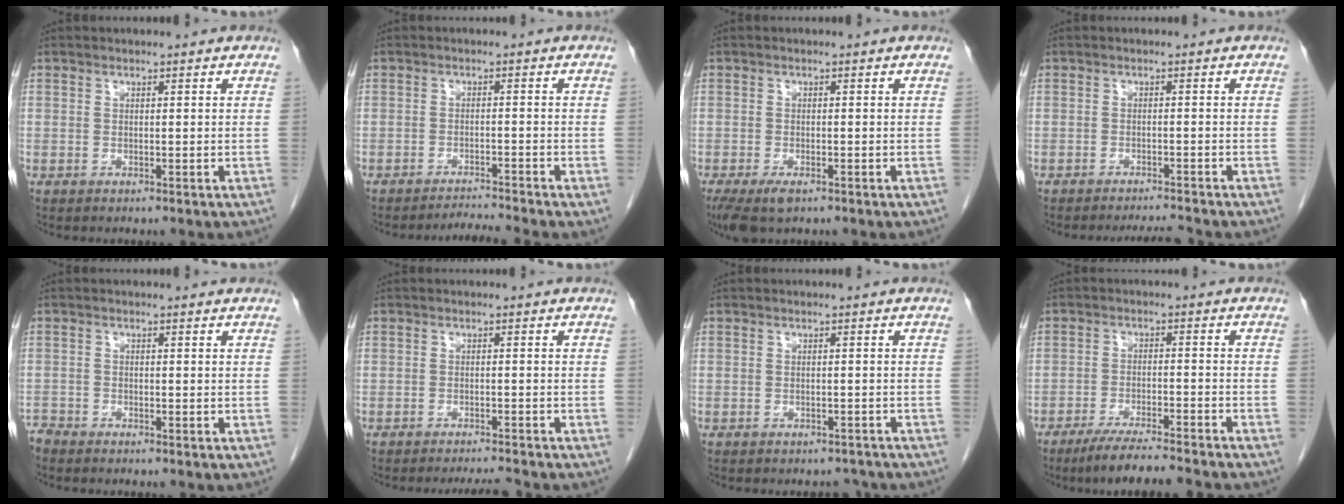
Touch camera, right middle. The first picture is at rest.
{"total": 3.5, "force": [-3.1, -1.7, 0.3], "torque": [-0.005, -0.009, -0.048]}
{"total": 4.8, "force": [-3.0, 1.8, 3.2], "torque": [-0.062, -0.011, -0.051]}
{"total": 3.5, "force": [-3.4, -0.8, 0.4], "torque": [-0.010, -0.011, -0.051]}
{"total": 1.4, "force": [-1.4, 0.0, 0.1], "torque": [0.005, -0.002, -0.028]}
{"total": 3.9, "force": [-3.8, -0.6, 0.9], "torque": [-0.014, -0.012, -0.056]}
{"total": 4.5, "force": [-4.0, 1.8, 0.8], "torque": [-0.007, 0.006, -0.045]}
{"total": 9.8, "force": [-8.6, -0.4, 4.7], "torque": [-0.062, -0.021, -0.137]}